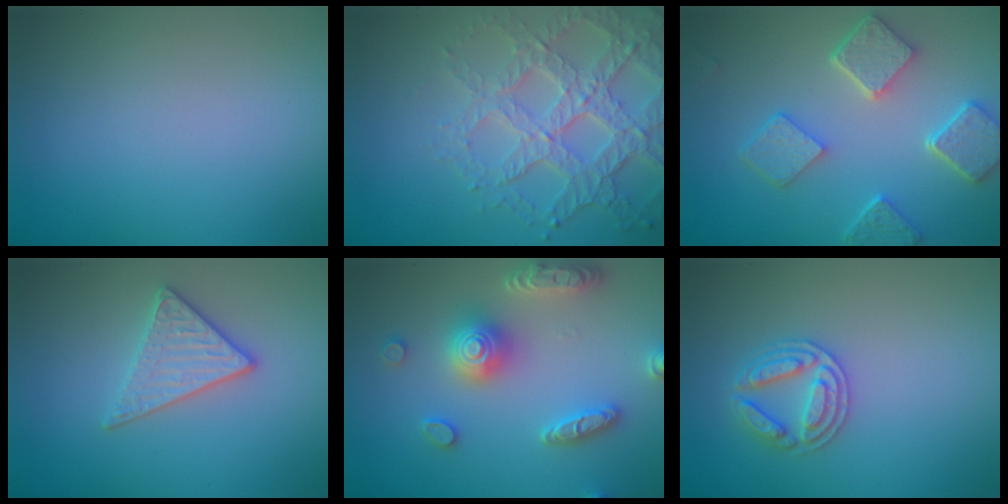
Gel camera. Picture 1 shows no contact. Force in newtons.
{"total": 6.3, "press": 4.8, "slide": 4.1}
{"total": 5.5, "press": 4.3, "slide": 3.3}
{"total": 2.8, "press": 2.6, "slide": 1.1}
{"total": 5.5, "press": 5.4, "slide": 0.9}
{"total": 2.7, "press": 2.7, "slide": 0.4}